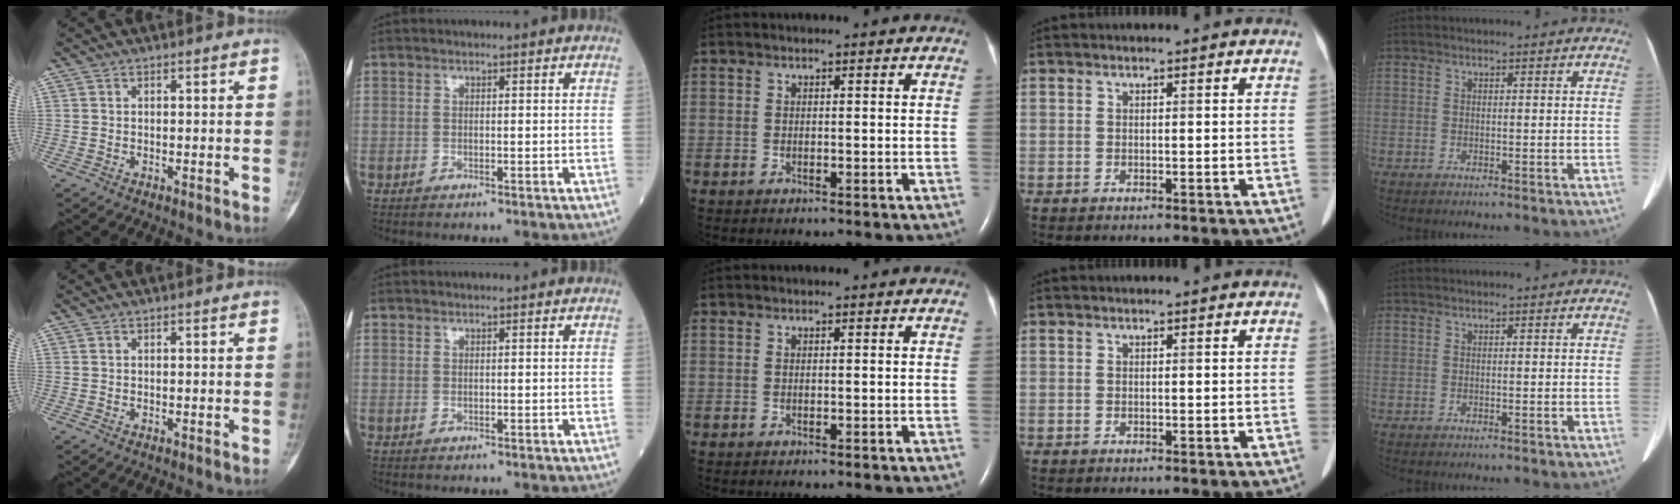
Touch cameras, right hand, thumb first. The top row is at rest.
{}